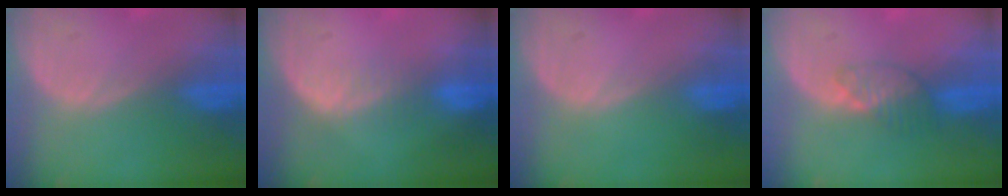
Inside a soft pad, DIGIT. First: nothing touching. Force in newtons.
{"total": 2.7, "press": 2.3, "slide": 1.5}
{"total": 0.0}
{"total": 3.5, "press": 3.2, "slide": 1.5}